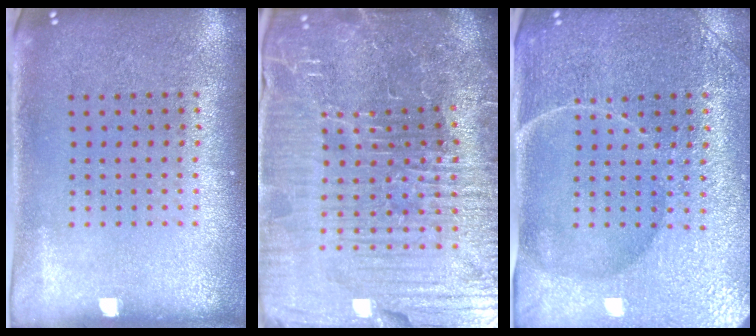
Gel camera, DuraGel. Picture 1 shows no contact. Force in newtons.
{"total": 7.5, "press": 6.7, "slide": 3.5}
{"total": 4.5, "press": 4.3, "slide": 1.4}